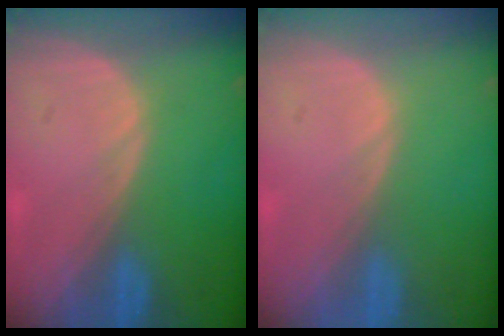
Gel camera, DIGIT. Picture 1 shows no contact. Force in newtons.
{"total": 0.0}